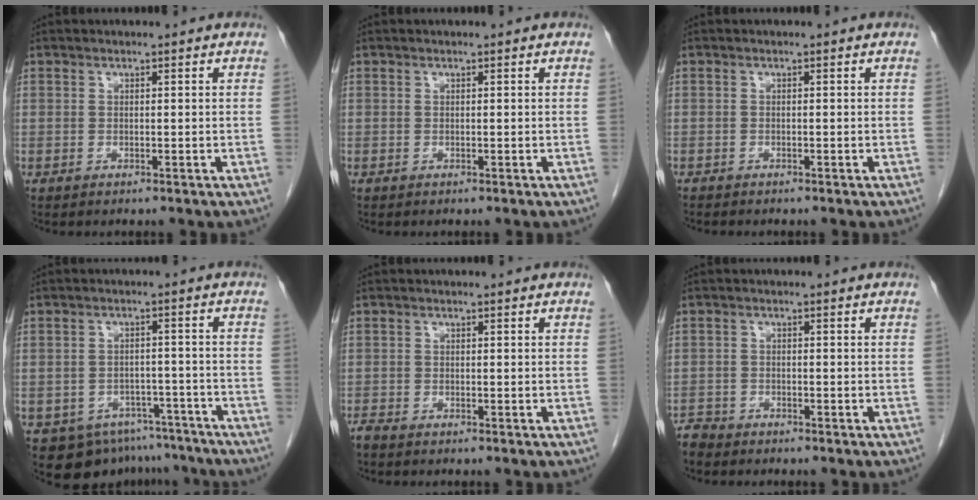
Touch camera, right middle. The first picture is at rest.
{"total": 0.0}
{"total": 1.0, "force": [-0.9, 0.1, 0.4], "torque": [-0.010, -0.004, -0.013]}
{"total": 9.8, "force": [-7.5, 6.0, 2.1], "torque": [-0.023, 0.017, -0.094]}
{"total": 0.9, "force": [-0.9, 0.0, 0.3], "torque": [-0.014, -0.005, -0.019]}
{"total": 2.1, "force": [-2.0, 0.4, -0.1], "torque": [0.002, -0.006, -0.039]}